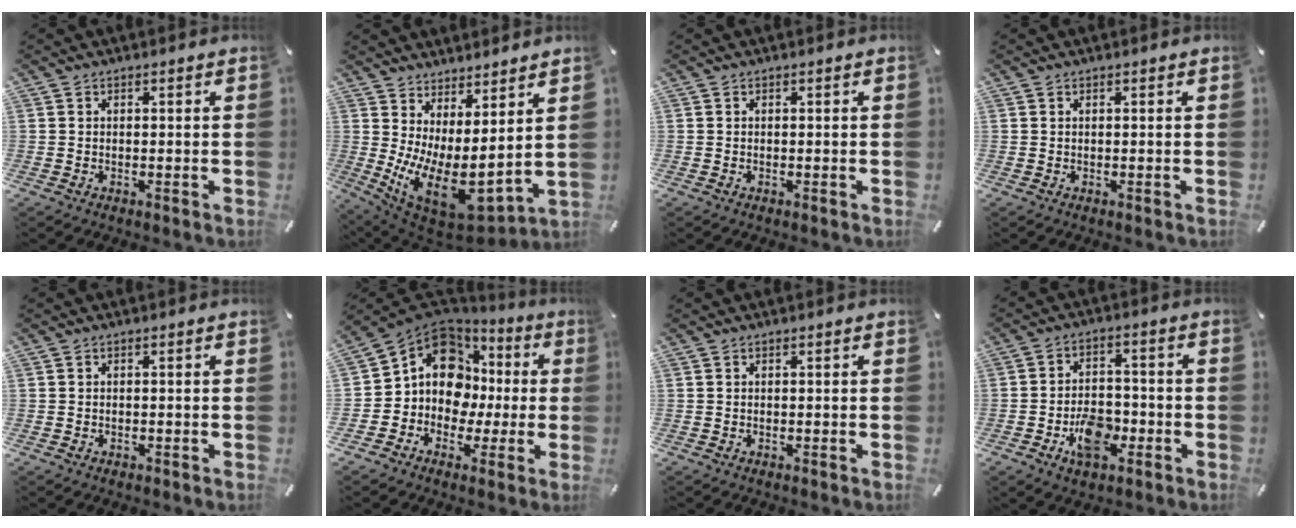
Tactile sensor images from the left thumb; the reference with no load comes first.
{"total": 10.8, "force": [0.4, 5.3, 9.5], "torque": [-0.154, -0.048, 0.021]}
{"total": 0.0}
{"total": 0.0}
{"total": 0.5, "force": [-0.4, 0.3, 0.1], "torque": [0.000, 0.002, -0.008]}
{"total": 13.5, "force": [1.2, 11.9, 6.3], "torque": [-0.144, -0.020, 0.025]}
{"total": 0.0}
{"total": 9.7, "force": [-4.2, 6.0, 6.4], "torque": [-0.129, 0.020, -0.073]}